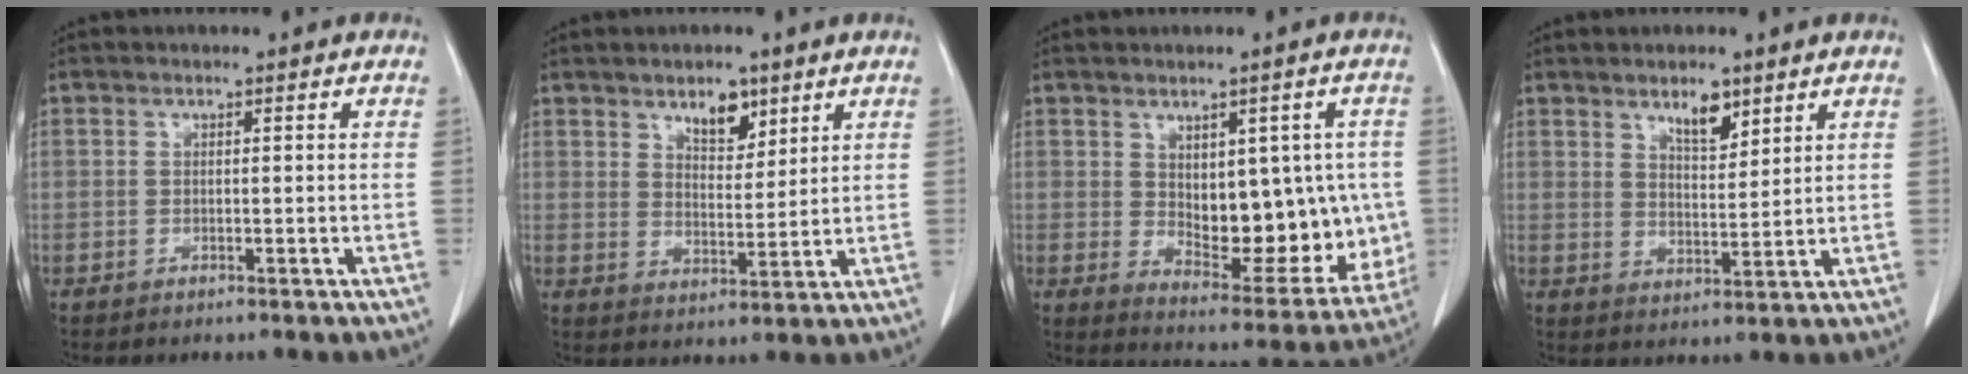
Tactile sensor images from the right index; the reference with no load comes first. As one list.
[{"total": 5.8, "force": [3.7, 2.8, 3.5], "torque": [-0.055, -0.004, 0.065]}, {"total": 15.6, "force": [0.5, 7.9, 13.4], "torque": [-0.187, -0.002, 0.034]}, {"total": 5.4, "force": [3.6, 2.0, 3.5], "torque": [-0.061, -0.005, 0.063]}]